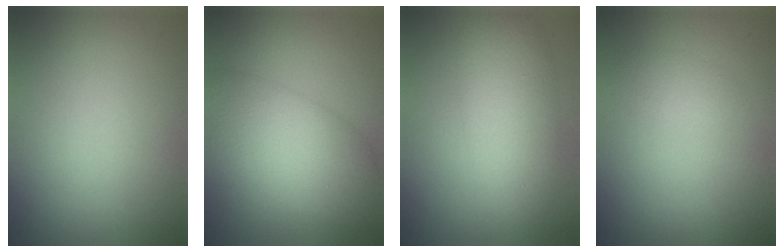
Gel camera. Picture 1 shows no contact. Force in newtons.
{"total": 8.2, "press": 8.2, "slide": 0.2}
{"total": 5.9, "press": 5.9, "slide": 0.1}
{"total": 0.9, "press": 0.9, "slide": 0.0}